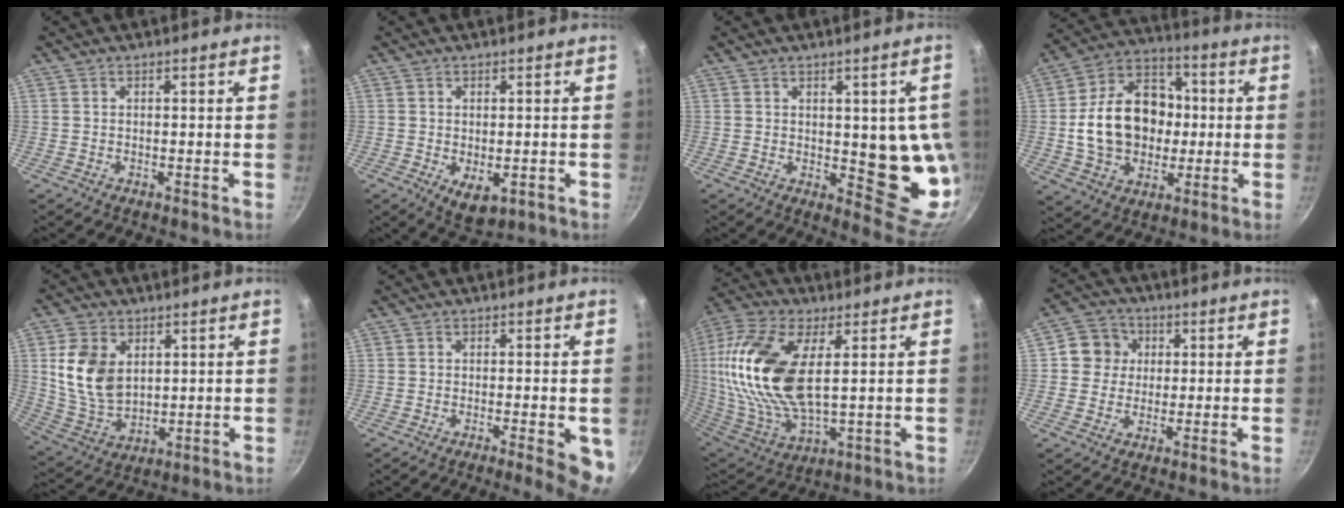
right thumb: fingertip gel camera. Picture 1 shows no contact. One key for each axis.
{"total": 5.2, "fx": -1.1, "fy": 3.2, "fz": 4.0, "tx": -0.052, "ty": -0.011, "tz": -0.006}
{"total": 12.8, "fx": 0.6, "fy": 5.5, "fz": 11.5, "tx": -0.087, "ty": -0.021, "tz": 0.017}
{"total": 19.1, "fx": -0.3, "fy": 14.7, "fz": 12.2, "tx": -0.175, "ty": 0.035, "tz": -0.007}
{"total": 12.1, "fx": 3.0, "fy": 8.3, "fz": 8.2, "tx": -0.141, "ty": -0.023, "tz": 0.070}
{"total": 6.5, "fx": -2.0, "fy": 1.5, "fz": 6.0, "tx": -0.063, "ty": 0.003, "tz": -0.023}
{"total": 22.4, "fx": 4.7, "fy": 10.8, "fz": 19.1, "tx": -0.395, "ty": -0.014, "tz": 0.089}
{"total": 6.9, "fx": 1.3, "fy": 6.4, "fz": 2.1, "tx": 0.003, "ty": 0.010, "tz": 0.007}